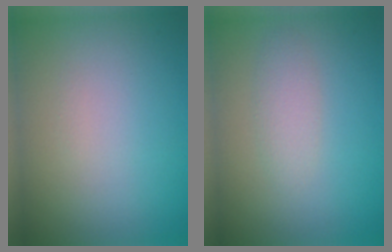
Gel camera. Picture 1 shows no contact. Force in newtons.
{"total": 1.6, "press": 1.6, "slide": 0.0}